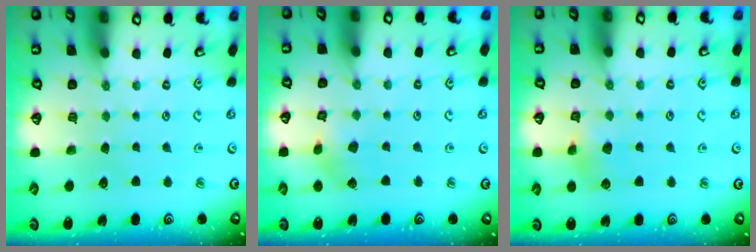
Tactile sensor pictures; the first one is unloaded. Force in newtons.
{"total": 5.1, "press": 5.0, "slide": 0.2}
{"total": 5.1, "press": 5.1, "slide": 0.5}